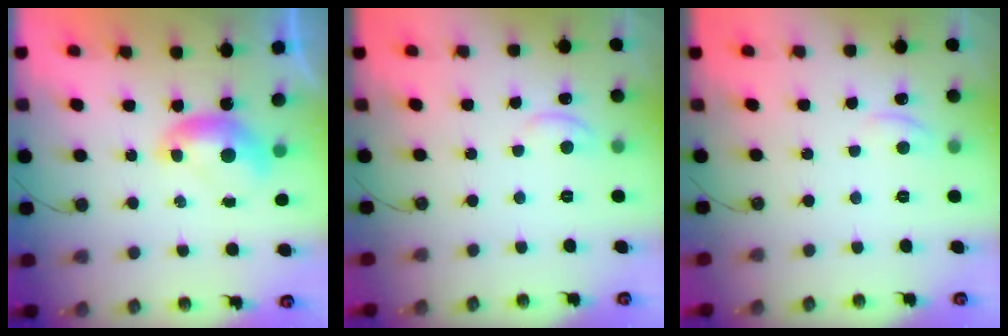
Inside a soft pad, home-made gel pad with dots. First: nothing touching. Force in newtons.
{"total": 1.4, "press": 1.4, "slide": 0.5}
{"total": 1.2, "press": 1.1, "slide": 0.5}